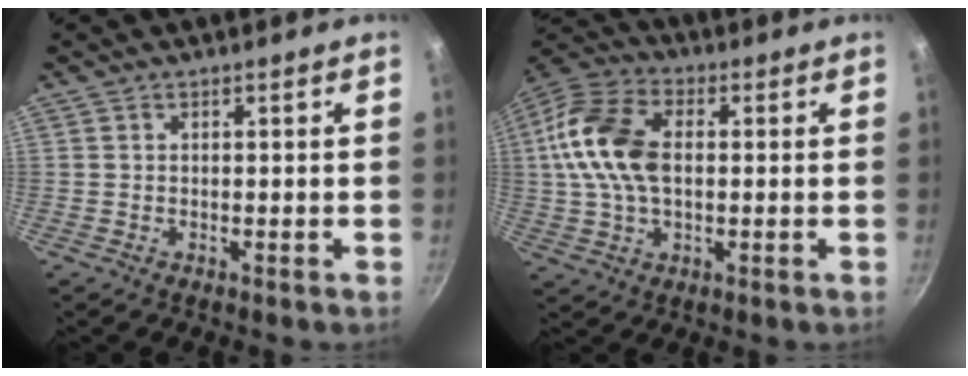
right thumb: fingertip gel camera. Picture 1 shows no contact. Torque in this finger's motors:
{"motor_torque": [0.49, 0.58, 1.65, 0.29, 0.55]}